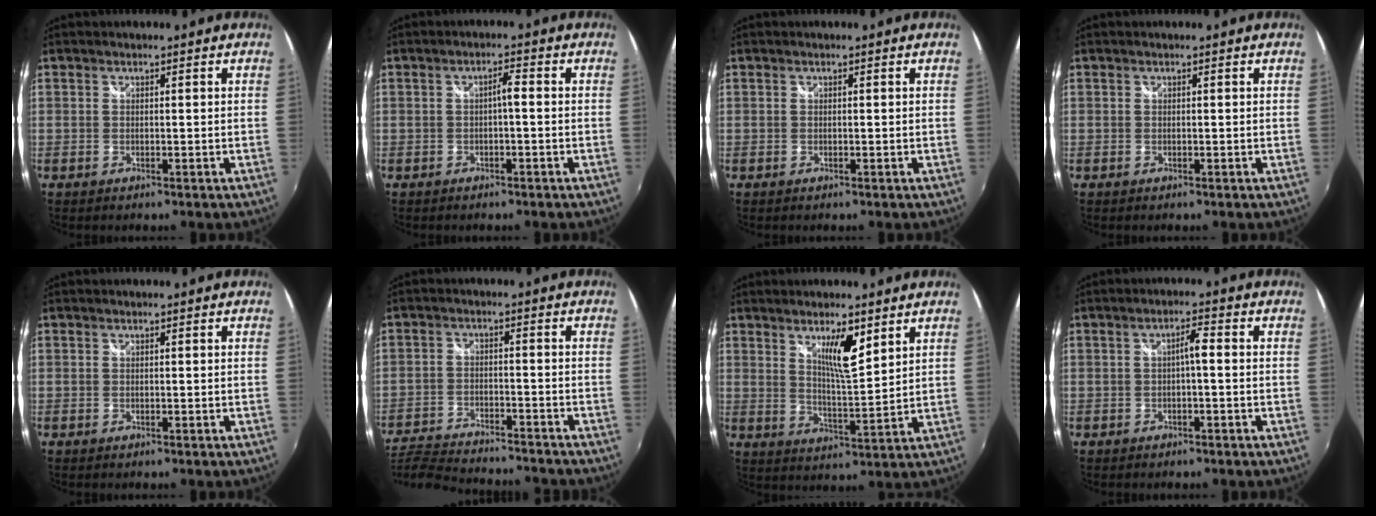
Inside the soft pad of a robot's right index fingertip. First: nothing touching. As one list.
[{"total": 1.9, "force": [-0.4, 0.3, 1.9], "torque": [-0.033, 0.007, -0.007]}, {"total": 0.0}, {"total": 0.0}, {"total": 0.0}, {"total": 19.8, "force": [-17.4, 4.6, 8.3], "torque": [-0.184, -0.022, -0.267]}, {"total": 7.4, "force": [4.5, 1.5, 5.8], "torque": [-0.094, -0.006, 0.078]}, {"total": 2.5, "force": [-0.4, 0.3, 2.4], "torque": [-0.044, 0.008, -0.006]}]